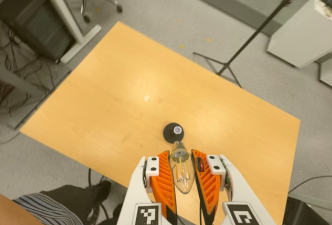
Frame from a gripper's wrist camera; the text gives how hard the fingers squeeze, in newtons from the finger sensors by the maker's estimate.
{"total": 21.7, "left": 24.7, "right": 18.8}